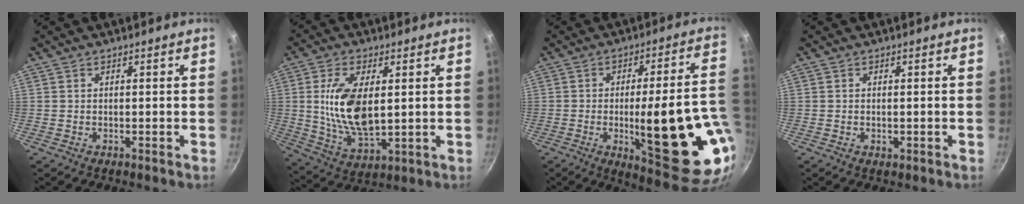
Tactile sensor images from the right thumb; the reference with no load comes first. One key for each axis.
{"total": 14.0, "fx": 2.0, "fy": 6.9, "fz": 12.0, "tx": -0.222, "ty": -0.010, "tz": 0.045}
{"total": 23.8, "fx": -5.0, "fy": 6.3, "fz": 22.4, "tx": -0.277, "ty": 0.003, "tz": -0.054}
{"total": 1.1, "fx": -0.2, "fy": 0.7, "fz": 0.8, "tx": -0.012, "ty": 0.000, "tz": -0.003}